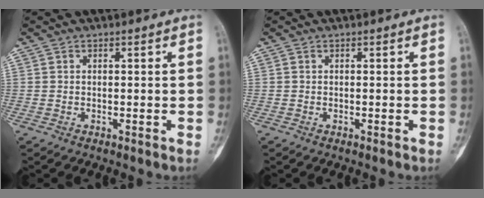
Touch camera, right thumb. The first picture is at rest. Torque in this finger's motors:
{"motor_torque": [-0.04, 0.00, 0.26, 0.20, -0.07]}